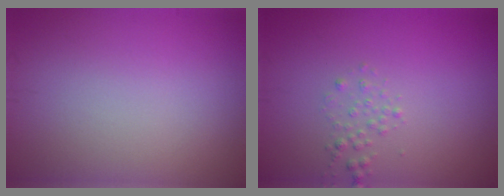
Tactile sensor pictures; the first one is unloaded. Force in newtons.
{"total": 0.9, "press": 0.9, "slide": 0.1}